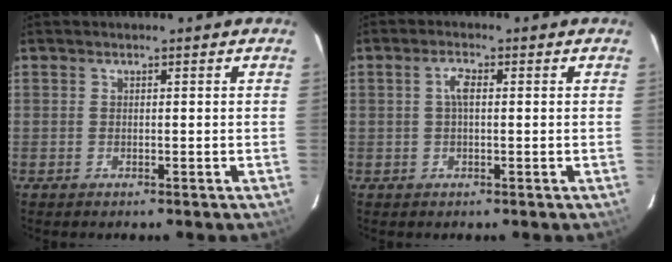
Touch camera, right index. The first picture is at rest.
{"total": 2.4, "force": [0.3, 0.9, 2.2], "torque": [-0.046, 0.008, 0.004]}